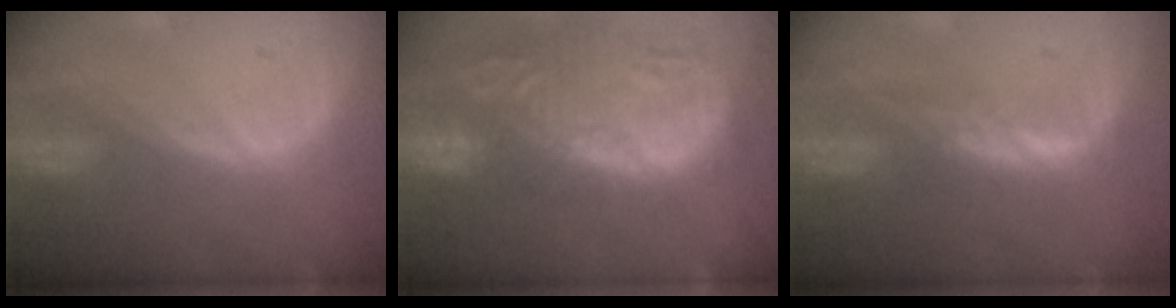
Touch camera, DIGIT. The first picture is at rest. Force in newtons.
{"total": 15.5, "press": 13.1, "slide": 8.3}
{"total": 2.4, "press": 2.4, "slide": 0.2}